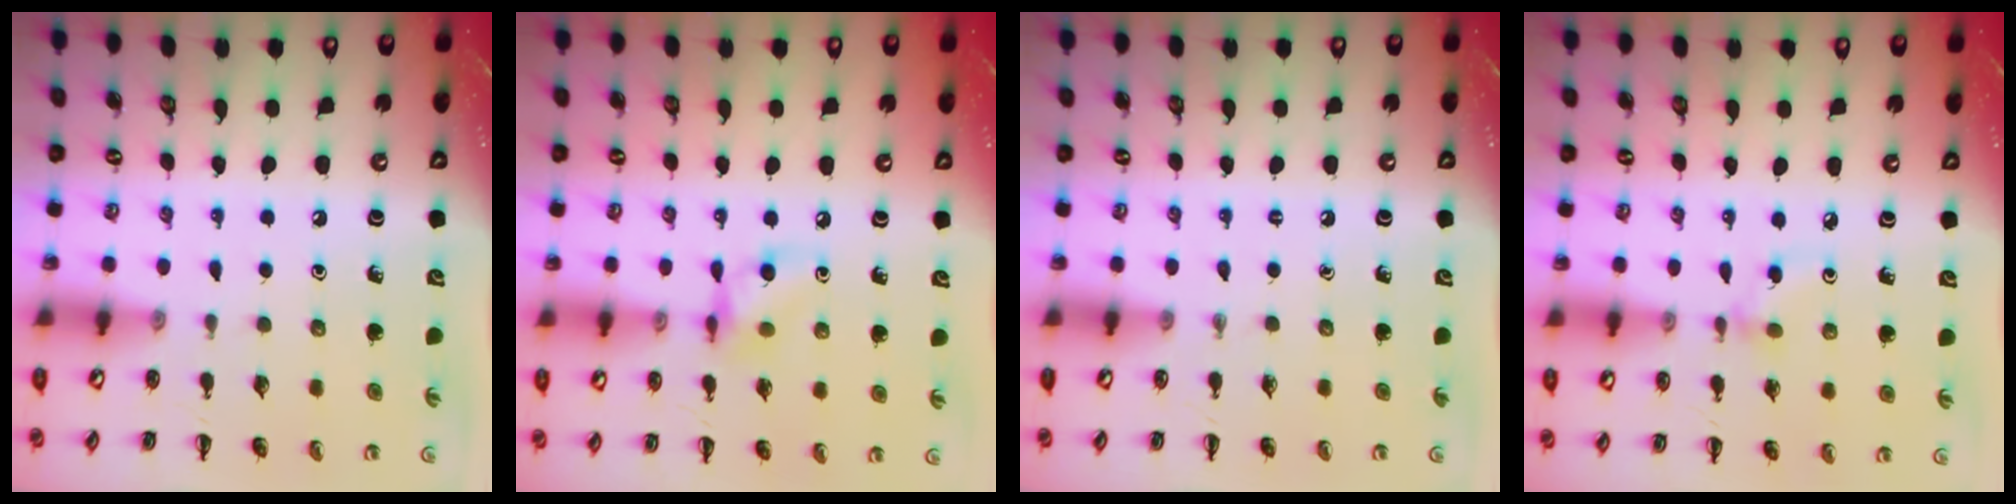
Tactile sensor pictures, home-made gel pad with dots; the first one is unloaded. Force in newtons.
{"total": 7.4, "press": 7.4, "slide": 0.2}
{"total": 0.0}
{"total": 3.0, "press": 2.8, "slide": 0.9}